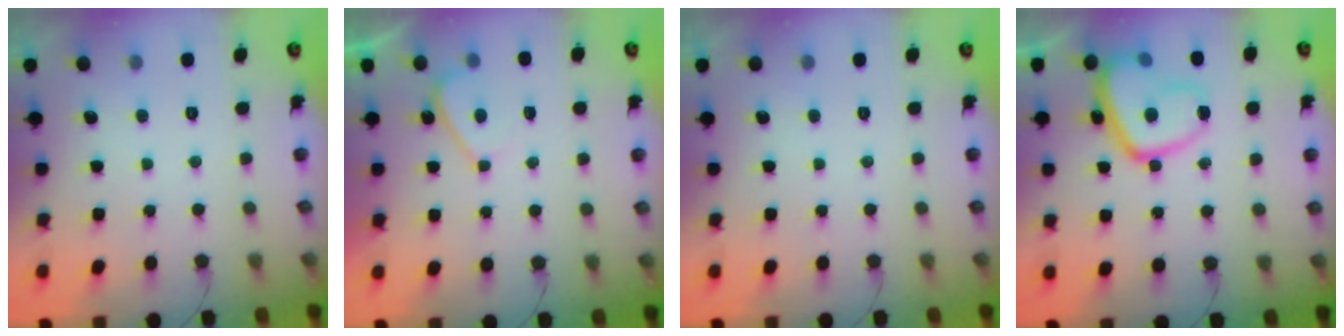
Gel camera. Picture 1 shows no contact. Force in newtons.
{"total": 3.2, "press": 3.1, "slide": 0.6}
{"total": 0.0}
{"total": 16.3, "press": 16.2, "slide": 1.6}